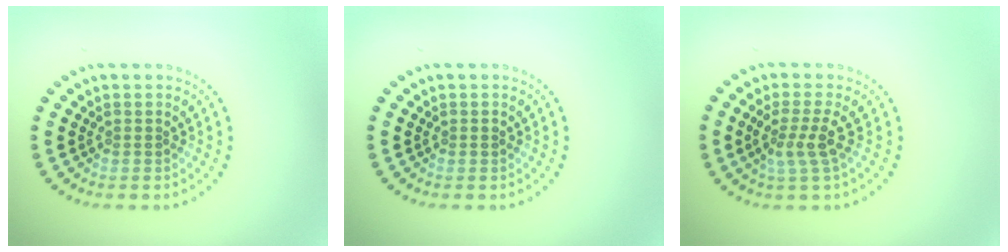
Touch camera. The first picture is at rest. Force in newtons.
{"total": 0.6, "press": 0.6, "slide": 0.0}
{"total": 2.8, "press": 2.1, "slide": 1.9}